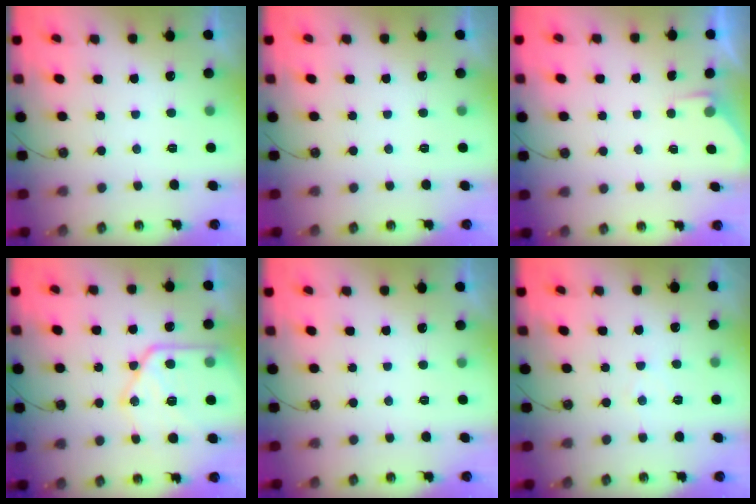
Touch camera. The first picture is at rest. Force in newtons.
{"total": 0.0}
{"total": 1.8, "press": 1.7, "slide": 0.4}
{"total": 18.7, "press": 18.6, "slide": 1.7}
{"total": 0.0}
{"total": 3.8, "press": 3.8, "slide": 0.5}